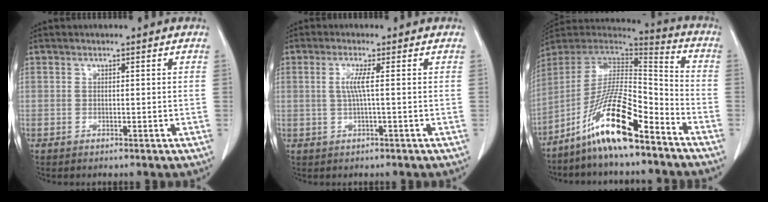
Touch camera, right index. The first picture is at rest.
{"total": 2.6, "force": [0.3, -0.4, 2.6], "torque": [-0.058, 0.001, 0.006]}
{"total": 15.6, "force": [-10.3, 2.1, 11.5], "torque": [-0.215, 0.001, -0.188]}